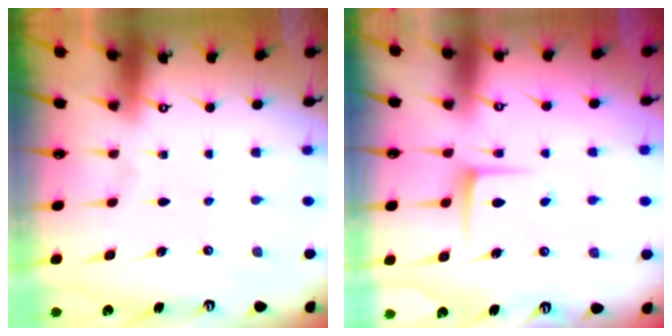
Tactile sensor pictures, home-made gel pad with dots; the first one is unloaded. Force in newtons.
{"total": 6.6, "press": 6.6, "slide": 0.6}